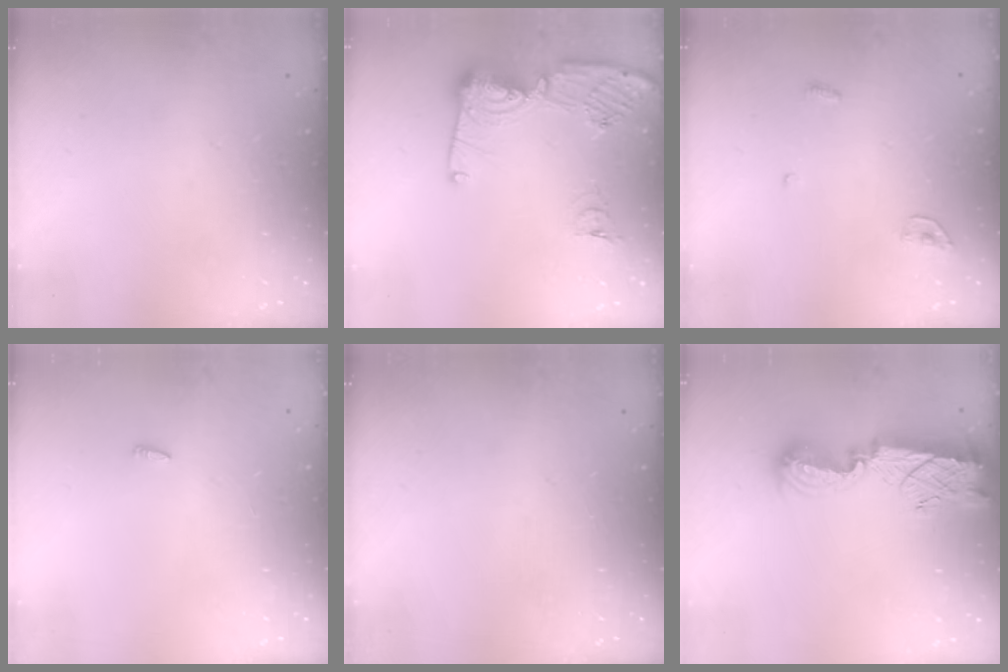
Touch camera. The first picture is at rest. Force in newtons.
{"total": 13.9, "press": 13.8, "slide": 1.5}
{"total": 3.6, "press": 3.5, "slide": 0.4}
{"total": 1.8, "press": 1.7, "slide": 0.6}
{"total": 0.0}
{"total": 12.3, "press": 12.3, "slide": 0.8}